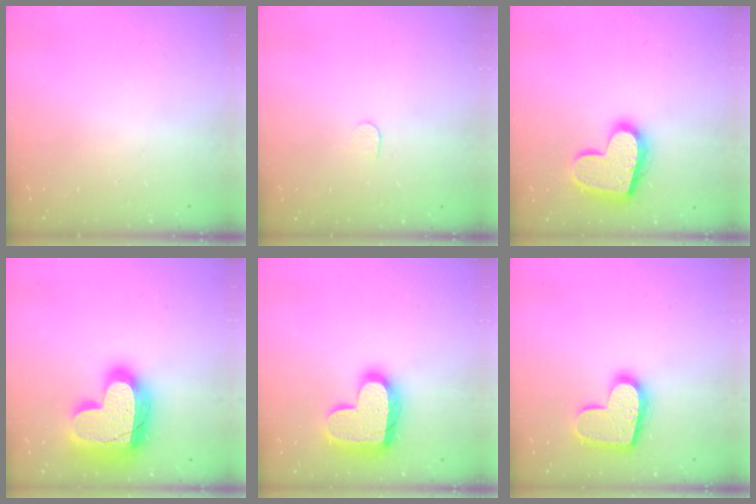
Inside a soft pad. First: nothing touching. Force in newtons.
{"total": 3.6, "press": 3.6, "slide": 0.3}
{"total": 18.0, "press": 17.9, "slide": 1.4}
{"total": 26.4, "press": 26.3, "slide": 2.0}
{"total": 19.2, "press": 19.2, "slide": 1.3}
{"total": 16.4, "press": 16.4, "slide": 1.0}